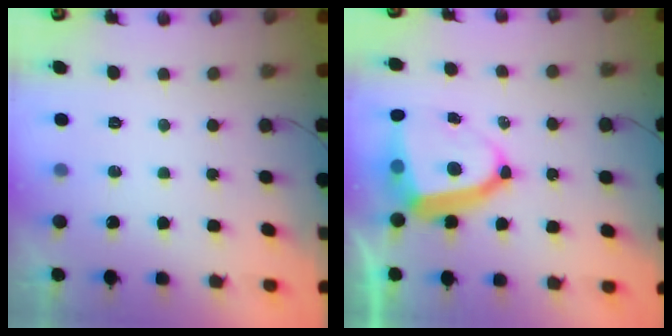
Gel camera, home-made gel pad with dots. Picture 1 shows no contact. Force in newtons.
{"total": 12.1, "press": 12.0, "slide": 1.1}